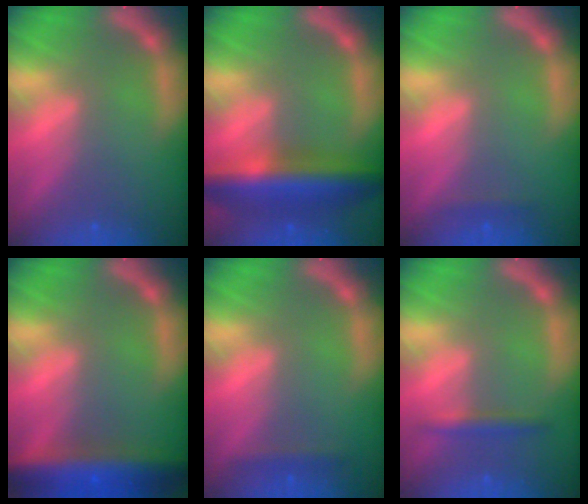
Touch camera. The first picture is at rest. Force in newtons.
{"total": 8.5}
{"total": 0.9}
{"total": 9.0}
{"total": 1.4}
{"total": 1.9}